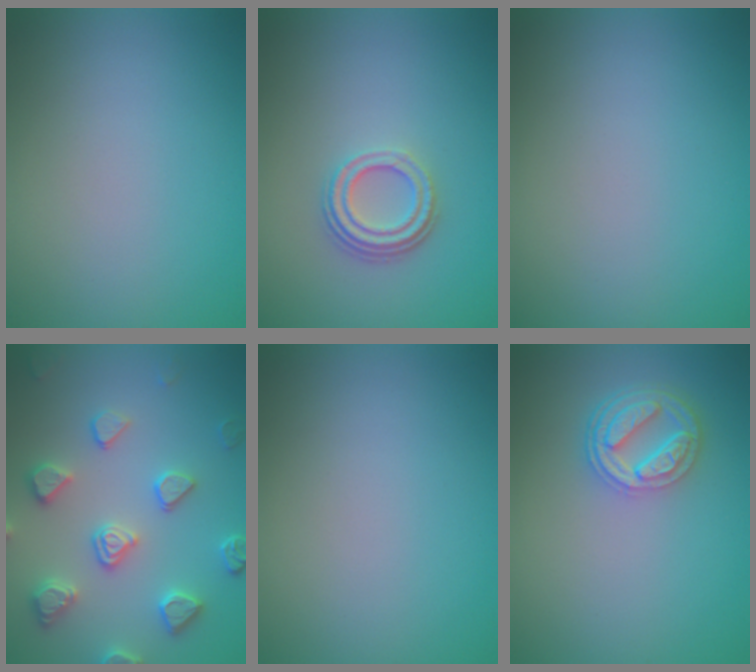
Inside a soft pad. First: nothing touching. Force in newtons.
{"total": 3.1, "press": 2.2, "slide": 2.2}
{"total": 0.0}
{"total": 4.4, "press": 4.3, "slide": 0.6}
{"total": 0.0}
{"total": 4.5, "press": 3.5, "slide": 2.8}